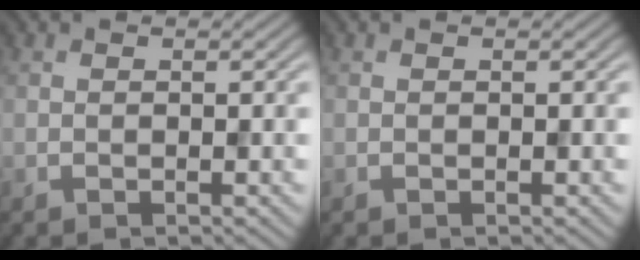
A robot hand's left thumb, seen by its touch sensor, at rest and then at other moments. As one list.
[{"total": 0.0}]